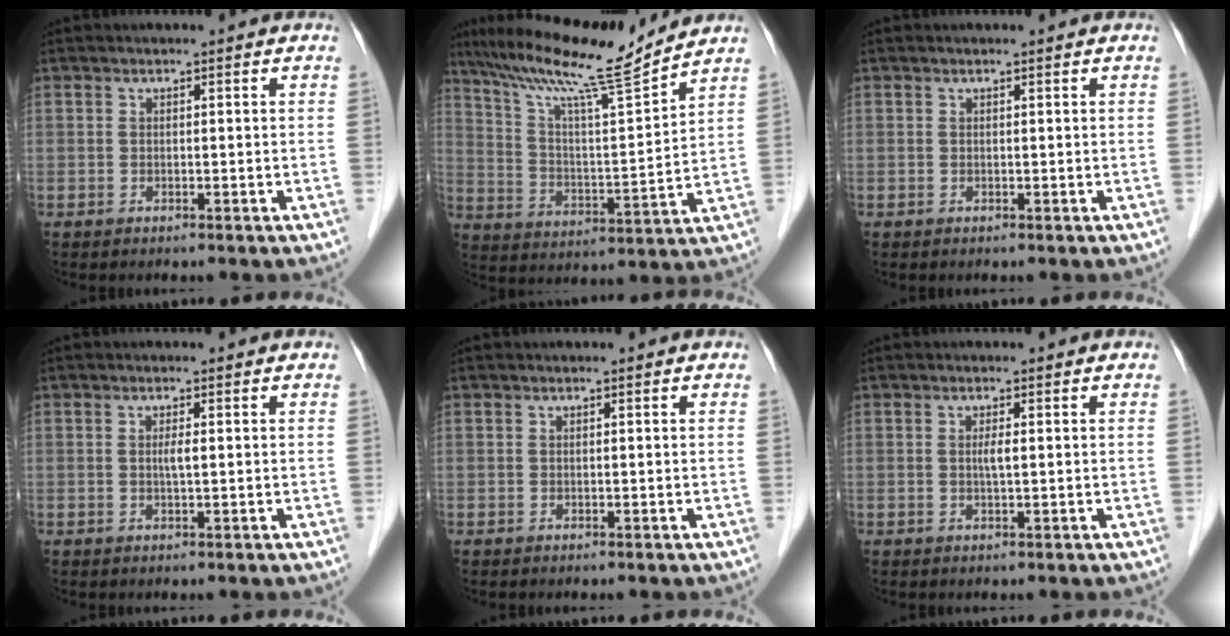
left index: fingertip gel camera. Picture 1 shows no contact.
{"total": 16.0, "force": [13.8, -1.0, 7.9], "torque": [-0.143, -0.001, 0.231]}
{"total": 0.0}
{"total": 1.2, "force": [0.1, 0.0, 1.2], "torque": [-0.026, -0.001, 0.001]}
{"total": 0.0}
{"total": 1.3, "force": [0.1, 0.0, 1.3], "torque": [-0.028, -0.001, 0.002]}